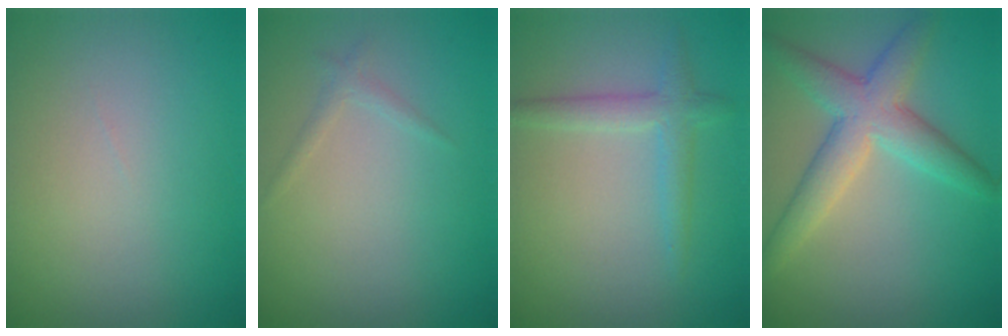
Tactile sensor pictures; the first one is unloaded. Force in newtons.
{"total": 0.9, "press": 0.9, "slide": 0.1}
{"total": 2.2, "press": 2.2, "slide": 0.1}
{"total": 5.1, "press": 5.1, "slide": 0.2}